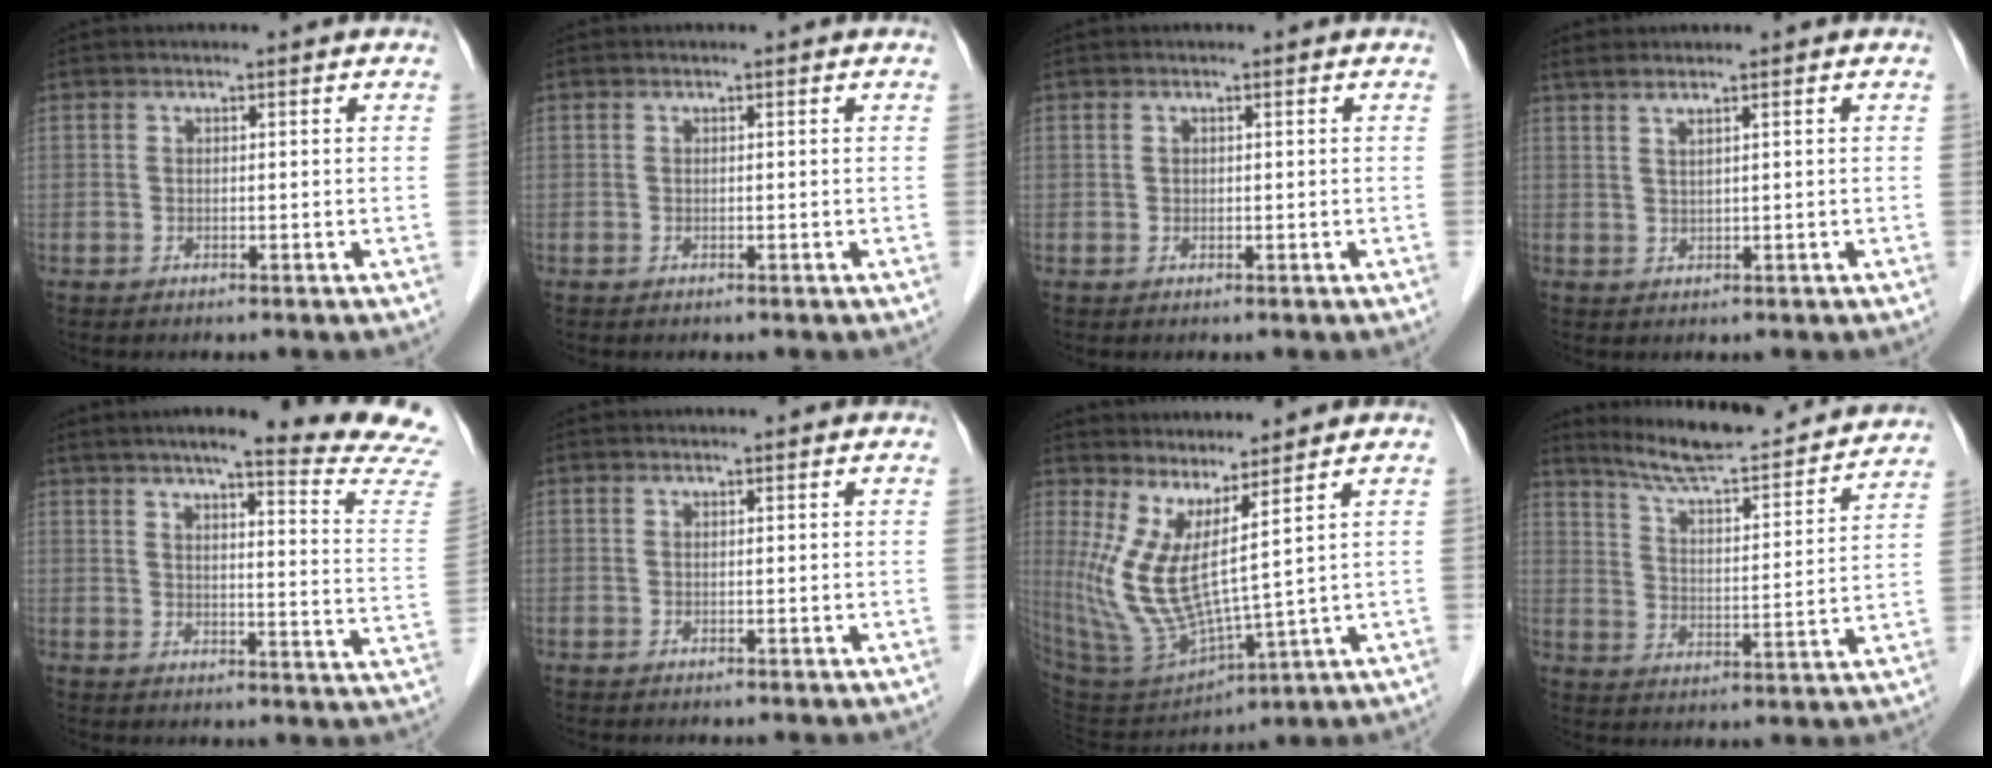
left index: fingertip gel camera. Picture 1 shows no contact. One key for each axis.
{"total": 0.0}
{"total": 0.5, "fx": 0.2, "fy": 0.4, "fz": 0.3, "tx": -0.009, "ty": 0.006, "tz": 0.004}
{"total": 2.1, "fx": 1.5, "fy": -0.3, "fz": 1.5, "tx": -0.041, "ty": 0.009, "tz": 0.034}
{"total": 19.6, "fx": 17.4, "fy": -1.2, "fz": 9.0, "tx": -0.121, "ty": -0.077, "tz": 0.198}
{"total": 0.0}
{"total": 10.2, "fx": 4.2, "fy": 1.1, "fz": 9.3, "tx": -0.218, "ty": -0.030, "tz": 0.101}
{"total": 18.7, "fx": 17.3, "fy": 1.8, "fz": 6.9, "tx": -0.110, "ty": -0.009, "tz": 0.247}